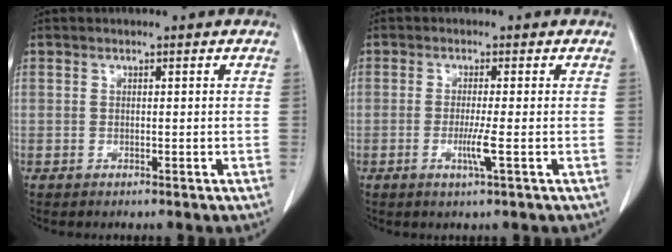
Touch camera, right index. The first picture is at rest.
{"total": 3.5, "force": [-1.1, -0.2, 3.4], "torque": [-0.068, -0.007, -0.020]}